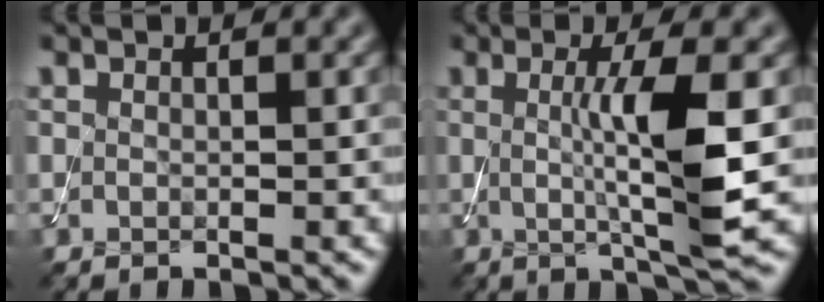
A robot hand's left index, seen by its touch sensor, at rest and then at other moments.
{"total": 6.3, "force": [0.1, 1.0, 6.2], "torque": [-0.109, -0.006, 0.001]}